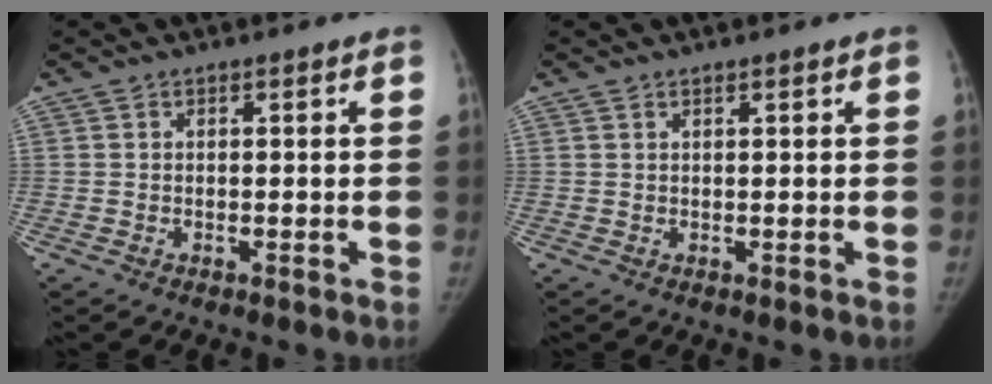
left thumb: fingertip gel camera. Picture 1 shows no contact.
{"total": 0.5, "force": [0.4, 0.0, 0.3], "torque": [-0.006, -0.002, 0.008]}